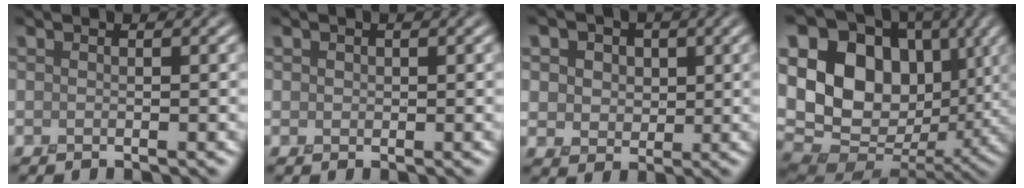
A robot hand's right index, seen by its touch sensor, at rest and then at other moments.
{"total": 0.7, "force": [0.1, 0.7, 0.1], "torque": [-0.003, -0.002, 0.003]}
{"total": 6.0, "force": [2.0, 4.9, 2.8], "torque": [-0.053, 0.016, 0.016]}
{"total": 16.2, "force": [3.1, 12.0, 10.4], "torque": [-0.187, 0.013, 0.061]}